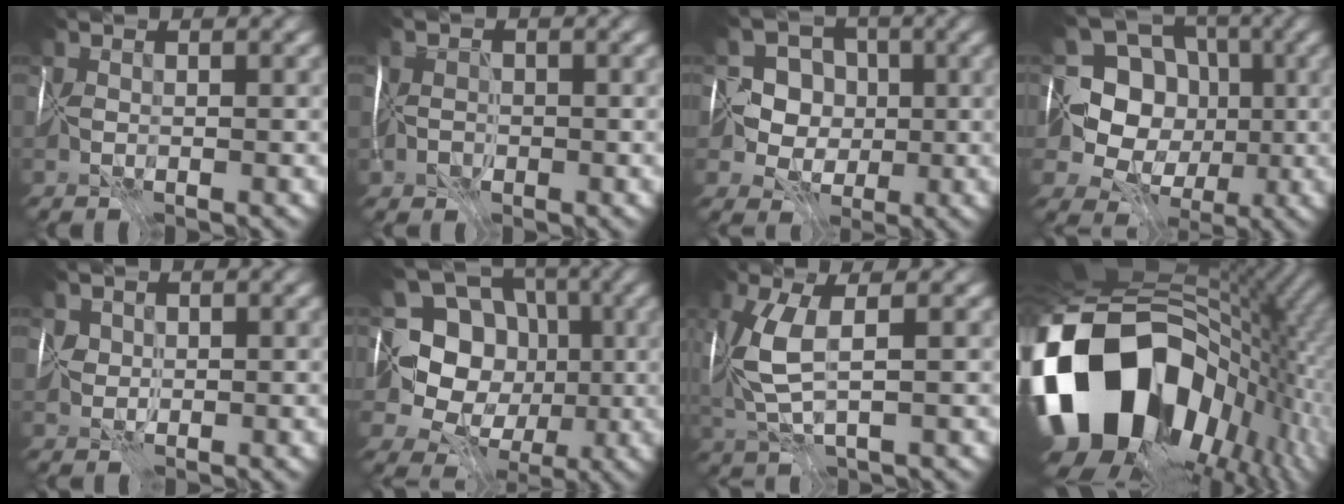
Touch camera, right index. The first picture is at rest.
{"total": 1.8, "force": [-0.3, 1.7, 0.7], "torque": [-0.007, 0.002, -0.008]}
{"total": 6.2, "force": [0.2, 5.9, 2.1], "torque": [-0.014, 0.025, -0.028]}
{"total": 10.1, "force": [0.4, 9.2, 4.0], "torque": [-0.070, 0.018, -0.020]}
{"total": 1.2, "force": [0.6, 1.0, -0.3], "torque": [0.016, 0.008, 0.010]}
{"total": 11.7, "force": [0.8, 10.7, 4.7], "torque": [-0.099, 0.029, -0.009]}
{"total": 4.6, "force": [1.2, 1.5, 4.2], "torque": [-0.120, 0.005, 0.029]}
{"total": 19.4, "force": [-3.2, 14.3, 12.6], "torque": [-0.262, -0.017, -0.046]}